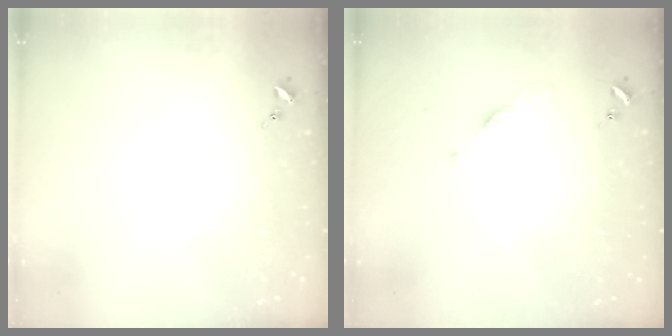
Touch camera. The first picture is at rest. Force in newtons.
{"total": 3.9, "press": 3.9, "slide": 0.5}